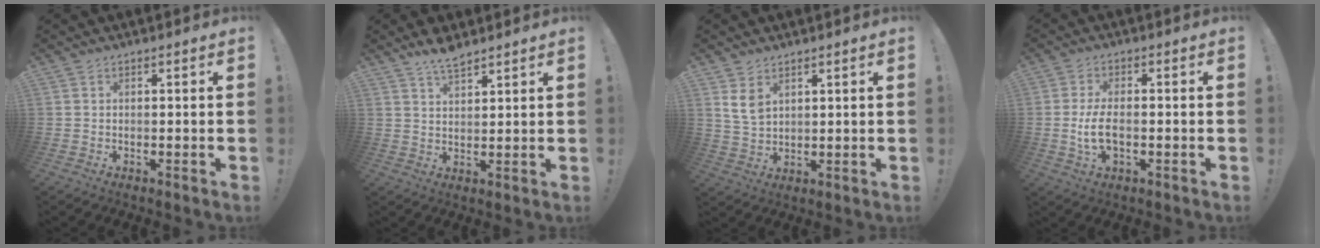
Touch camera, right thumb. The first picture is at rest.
{"total": 5.6, "force": [4.7, 1.3, 2.8], "torque": [-0.041, -0.030, 0.082]}
{"total": 5.9, "force": [3.1, 3.7, 3.3], "torque": [-0.056, -0.017, 0.056]}
{"total": 7.0, "force": [-1.2, 3.2, 6.1], "torque": [-0.117, -0.006, -0.022]}